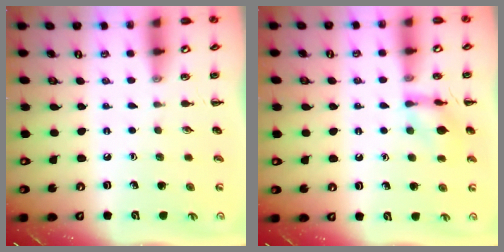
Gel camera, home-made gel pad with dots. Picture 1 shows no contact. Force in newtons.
{"total": 11.4, "press": 11.4, "slide": 0.9}